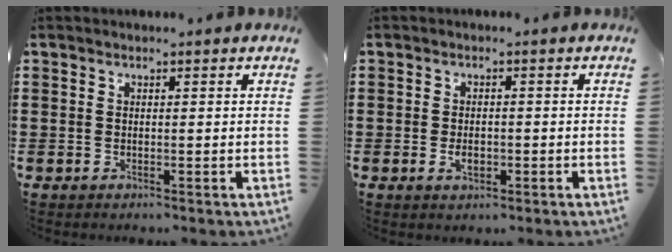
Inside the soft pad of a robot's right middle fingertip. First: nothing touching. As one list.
[{"total": 2.3, "force": [-0.7, 1.3, 1.8], "torque": [-0.034, 0.003, -0.013]}]